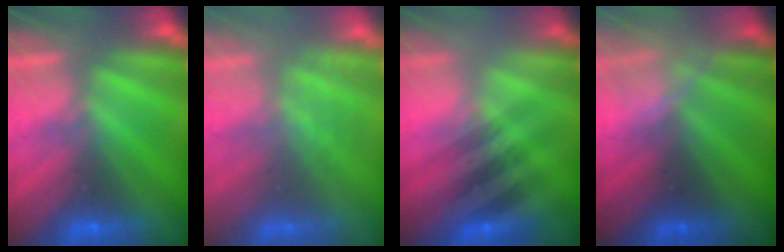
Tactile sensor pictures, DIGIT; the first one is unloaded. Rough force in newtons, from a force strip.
{"total": 2.8}
{"total": 2.3}
{"total": 2.4}